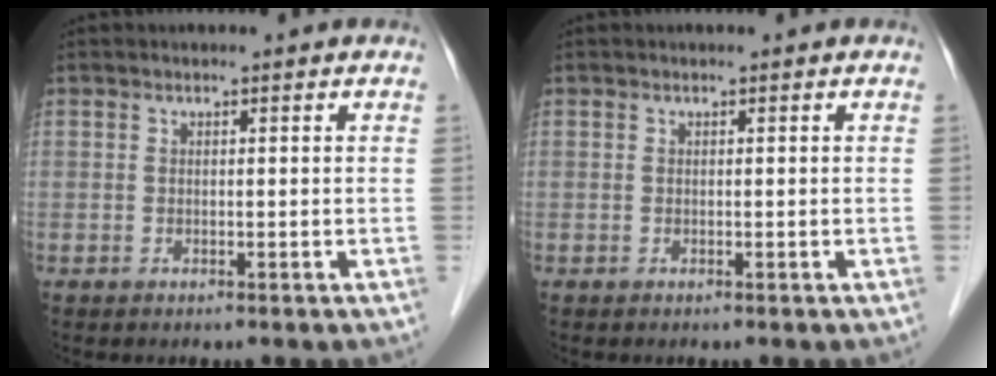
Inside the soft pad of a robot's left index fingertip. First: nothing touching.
{"total": 0.0}